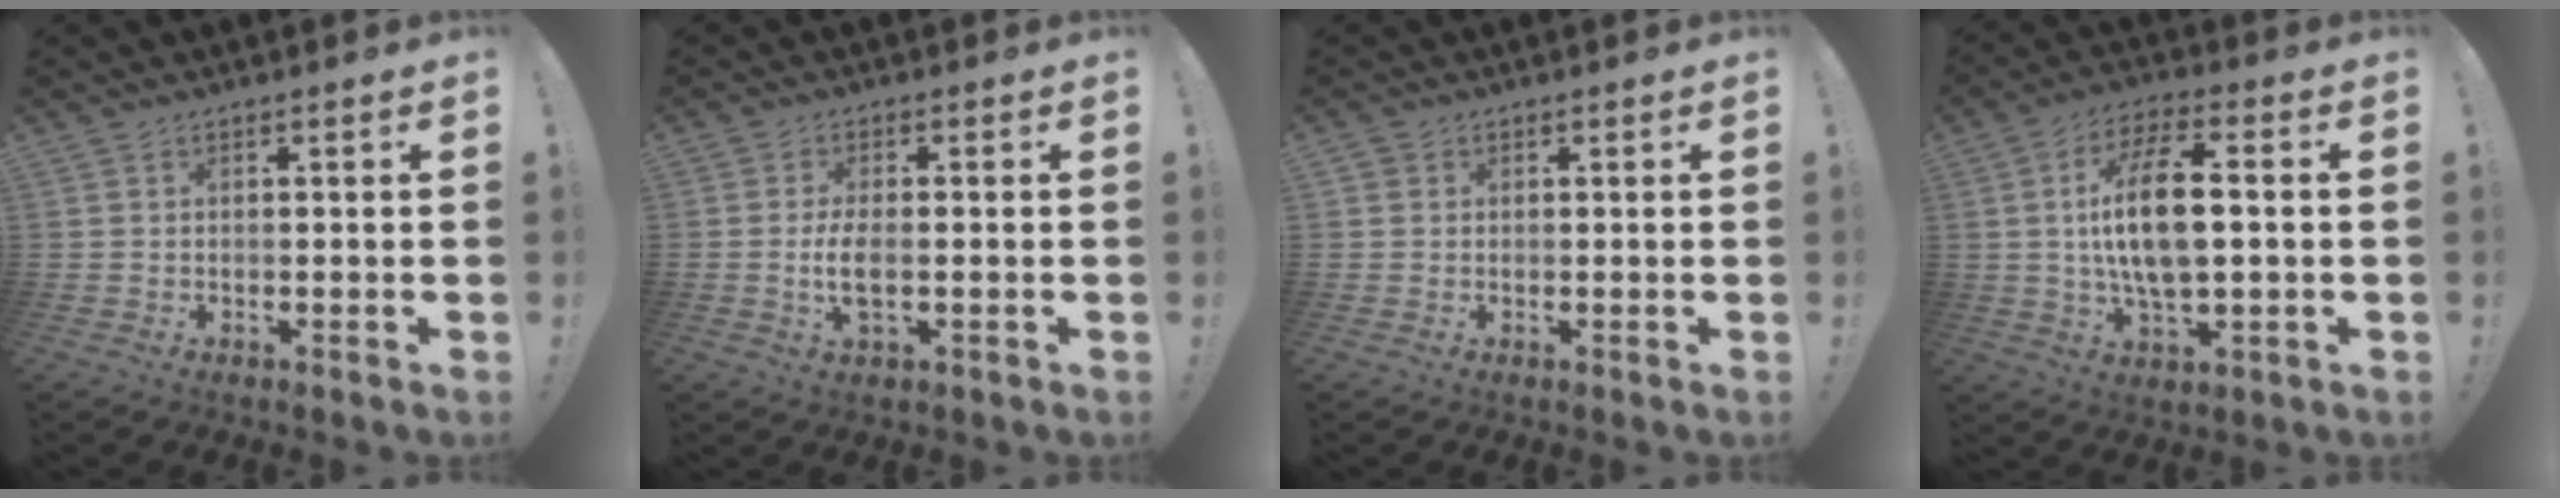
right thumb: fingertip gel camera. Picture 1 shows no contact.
{"total": 5.6, "force": [-0.9, 2.0, 5.1], "torque": [-0.114, -0.009, -0.018]}
{"total": 1.2, "force": [0.5, 1.1, 0.2], "torque": [-0.005, 0.003, 0.010]}
{"total": 15.6, "force": [0.9, 6.7, 14.1], "torque": [-0.254, 0.001, 0.006]}